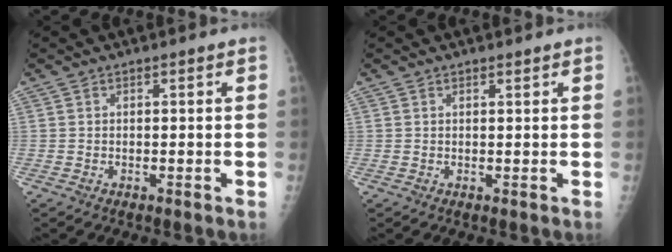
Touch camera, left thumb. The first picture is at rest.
{"total": 0.6, "force": [0.5, 0.2, 0.3], "torque": [-0.006, -0.004, 0.008]}